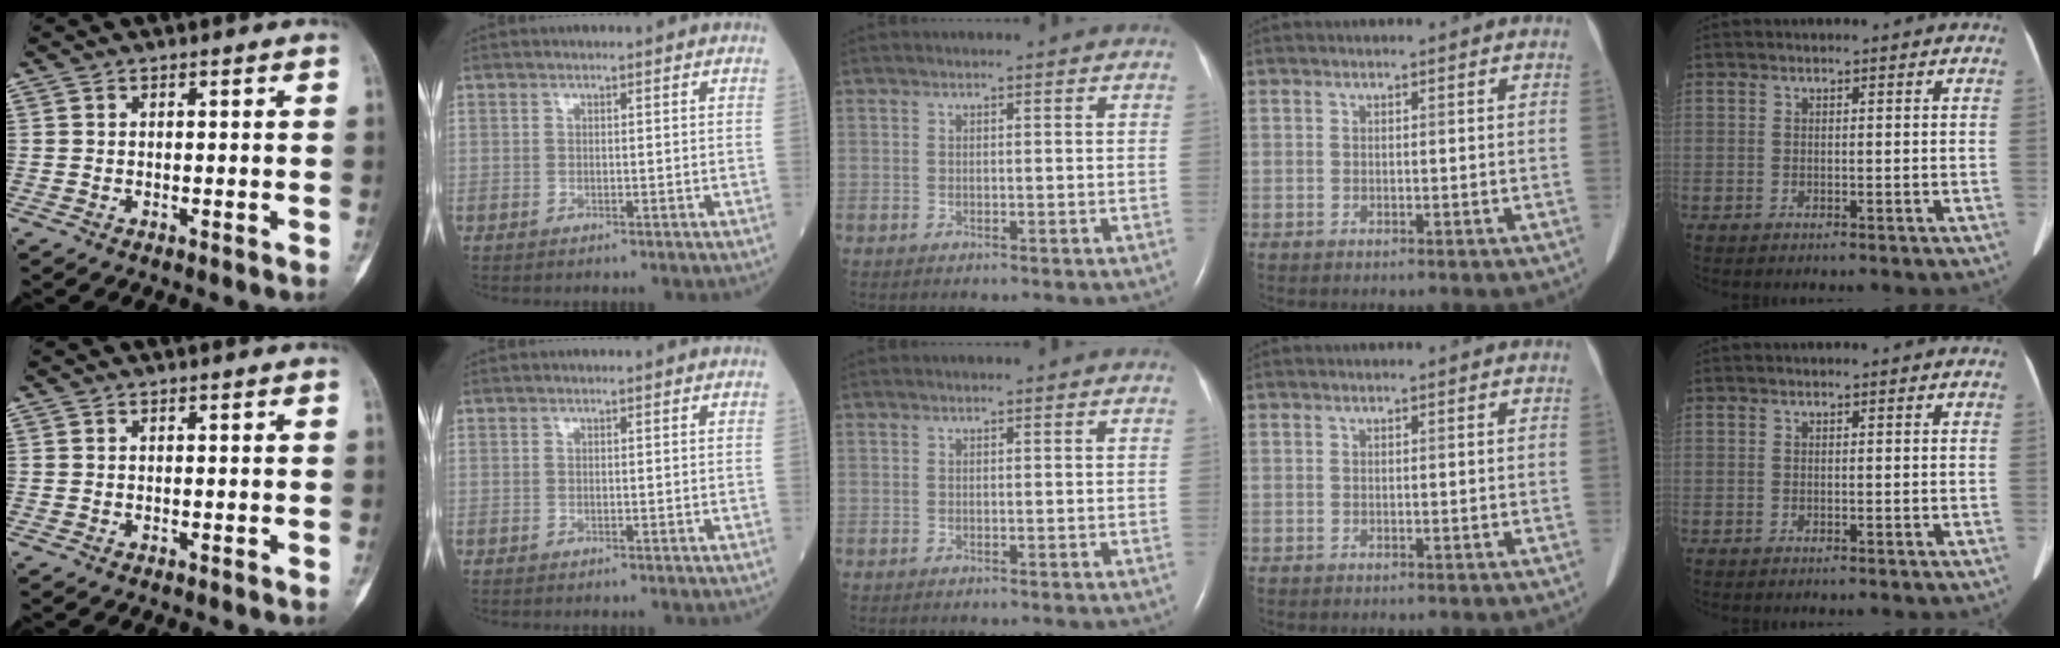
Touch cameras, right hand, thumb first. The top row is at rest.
{}